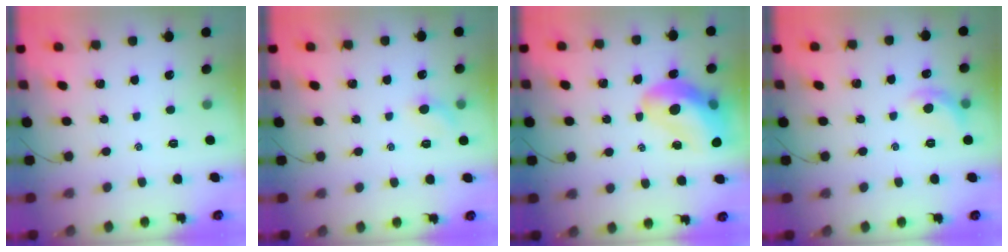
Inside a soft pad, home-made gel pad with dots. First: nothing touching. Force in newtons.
{"total": 4.9, "press": 4.6, "slide": 1.6}
{"total": 17.1, "press": 16.4, "slide": 4.6}
{"total": 7.0, "press": 6.9, "slide": 0.7}